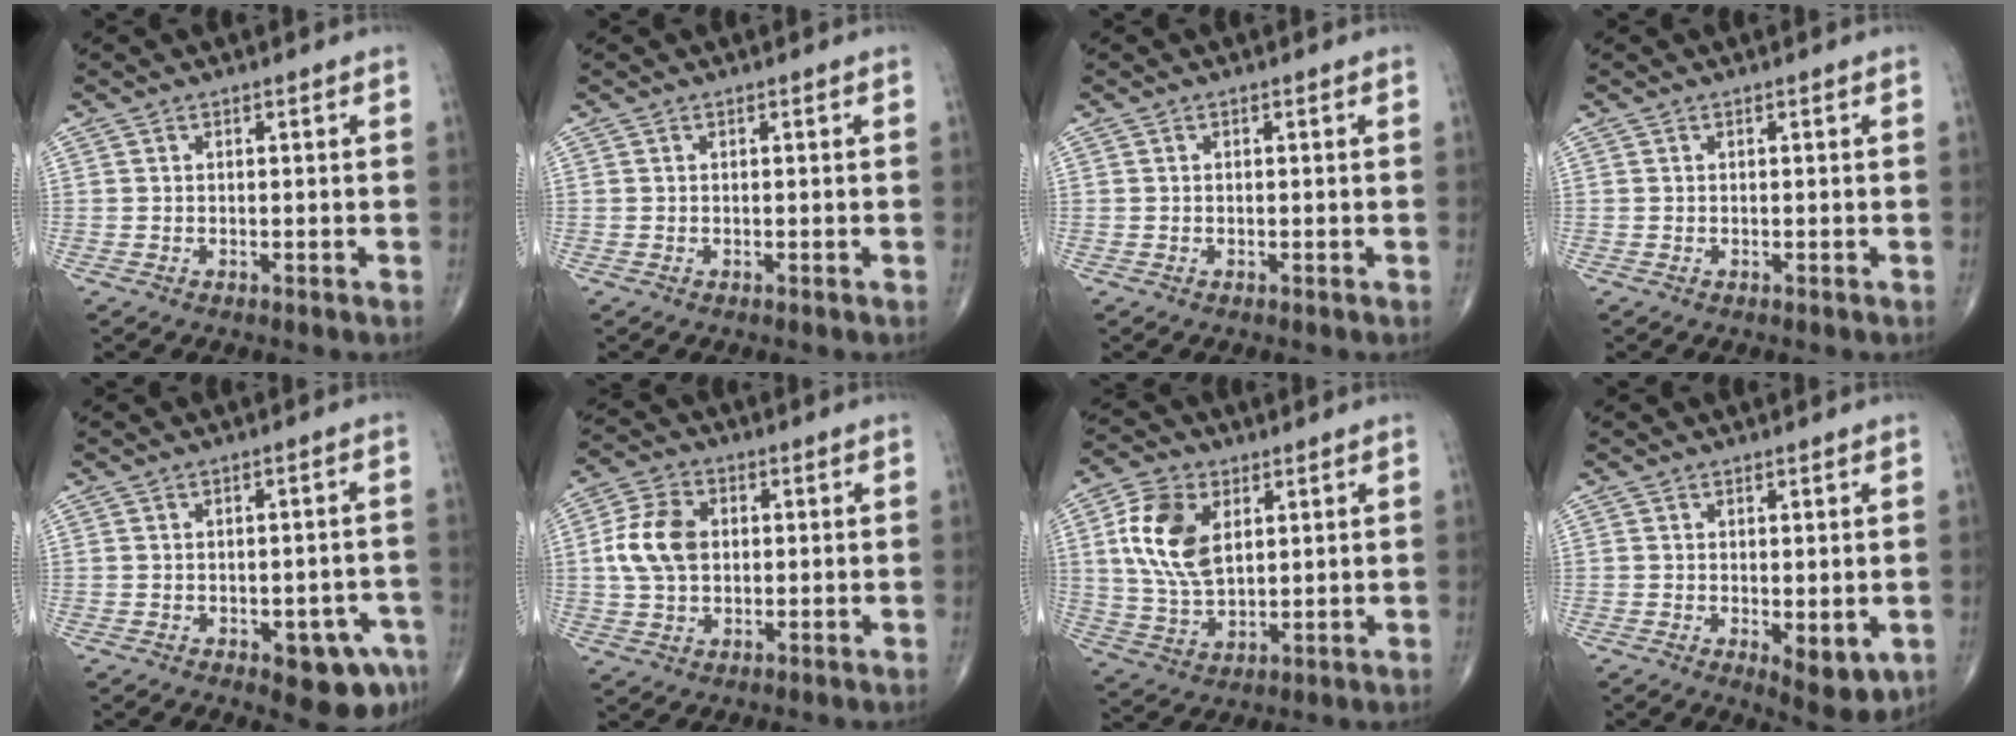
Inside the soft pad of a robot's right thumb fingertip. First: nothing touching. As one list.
[{"total": 0.0}, {"total": 0.0}, {"total": 0.0}, {"total": 8.3, "force": [-3.8, 3.5, 6.4], "torque": [-0.053, 0.016, -0.040]}, {"total": 9.4, "force": [0.9, 6.6, 6.6], "torque": [-0.122, 0.009, 0.016]}, {"total": 12.8, "force": [3.7, 7.7, 9.6], "torque": [-0.181, -0.010, 0.073]}, {"total": 6.2, "force": [-1.2, 2.6, 5.5], "torque": [-0.063, -0.017, -0.007]}]